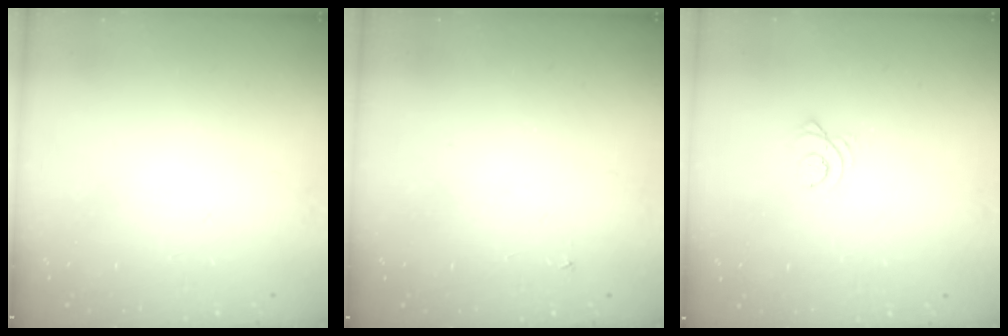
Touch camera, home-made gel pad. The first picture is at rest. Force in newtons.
{"total": 2.6, "press": 2.5, "slide": 0.4}
{"total": 2.7, "press": 2.7, "slide": 0.3}